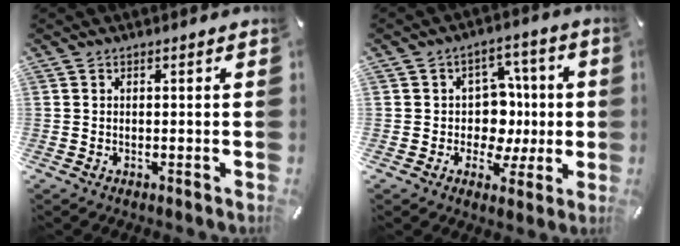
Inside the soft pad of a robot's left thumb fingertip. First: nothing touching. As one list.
[{"total": 10.6, "force": [0.2, 9.7, 4.3], "torque": [-0.054, 0.004, 0.016]}]